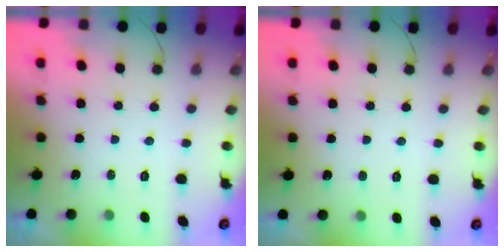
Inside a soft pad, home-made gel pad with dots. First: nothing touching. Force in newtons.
{"total": 2.2, "press": 2.2, "slide": 0.2}